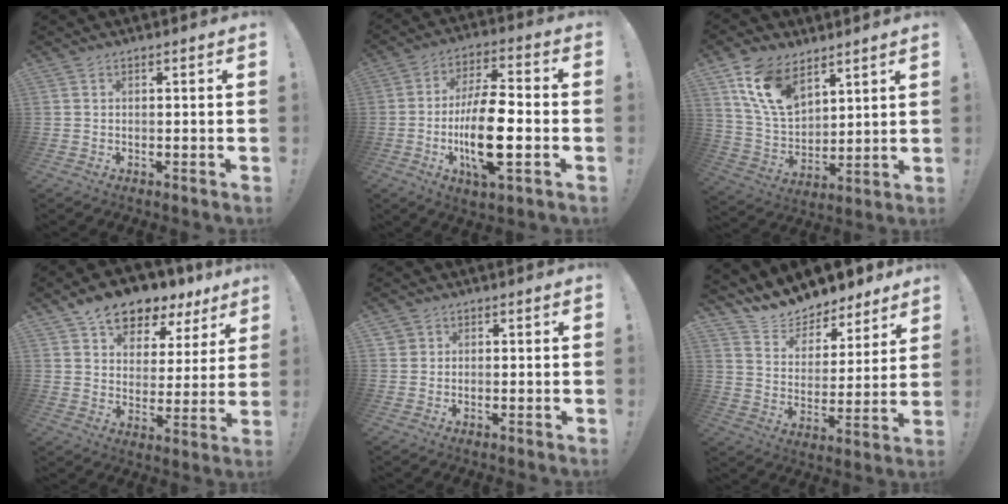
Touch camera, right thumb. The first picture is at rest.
{"total": 16.5, "force": [-3.6, 5.9, 15.0], "torque": [-0.273, 0.002, -0.063]}
{"total": 15.4, "force": [8.9, 9.4, 8.3], "torque": [-0.171, -0.036, 0.173]}
{"total": 10.6, "force": [8.2, 5.8, 3.5], "torque": [-0.061, -0.059, 0.151]}
{"total": 1.8, "force": [0.7, 1.7, 0.2], "torque": [0.002, -0.001, 0.012]}
{"total": 11.7, "force": [10.9, 3.7, 1.8], "torque": [-0.057, -0.093, 0.198]}